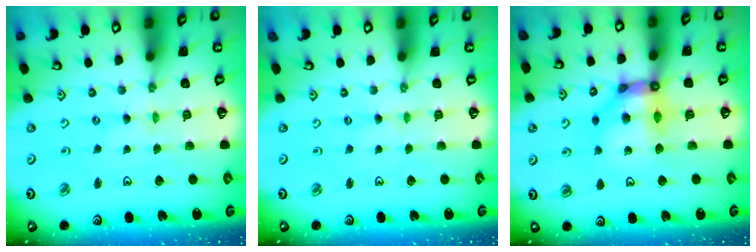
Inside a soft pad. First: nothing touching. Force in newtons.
{"total": 0.0}
{"total": 10.6, "press": 10.6, "slide": 0.9}